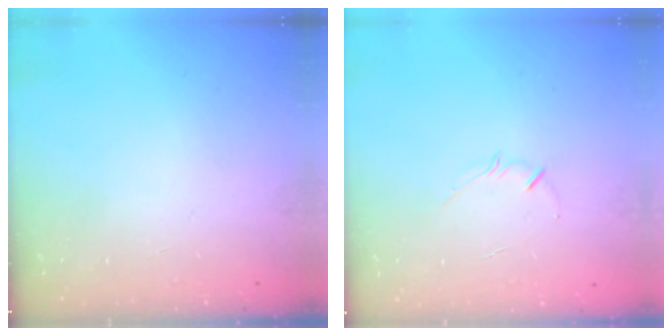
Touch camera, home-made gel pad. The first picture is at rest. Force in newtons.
{"total": 2.9, "press": 2.8, "slide": 0.6}